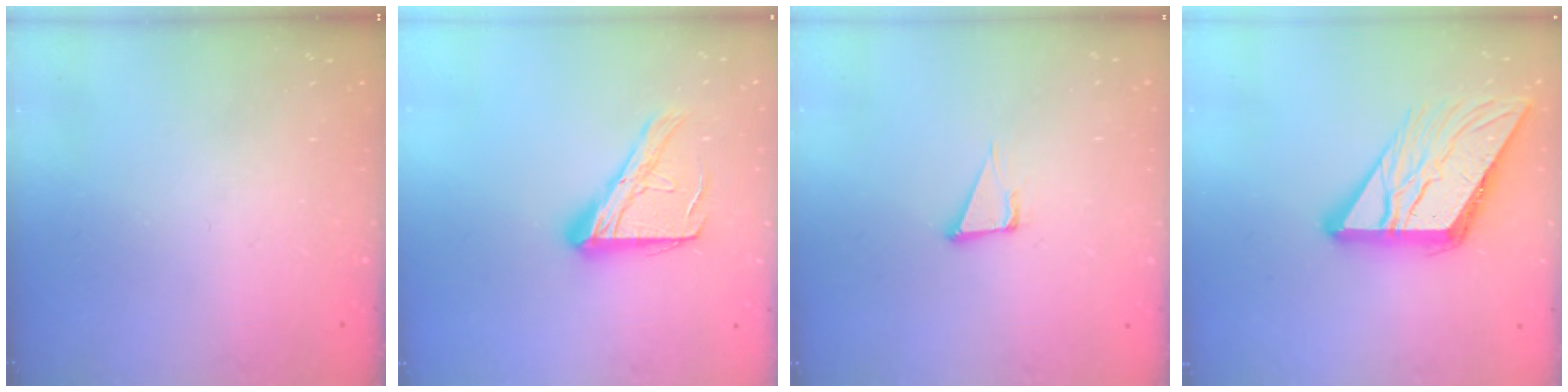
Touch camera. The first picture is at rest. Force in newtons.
{"total": 14.7, "press": 14.7, "slide": 1.1}
{"total": 5.0, "press": 4.0, "slide": 3.1}
{"total": 15.0, "press": 14.9, "slide": 1.6}